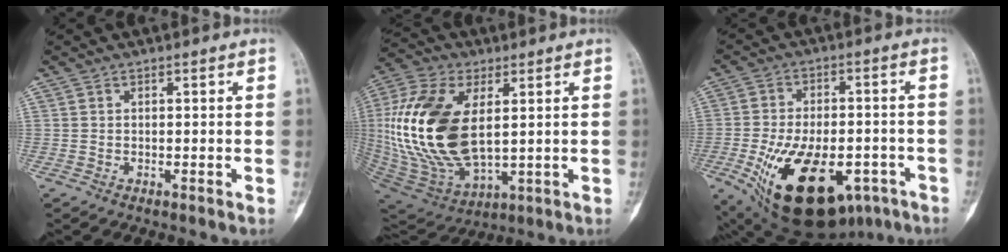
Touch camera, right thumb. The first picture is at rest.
{"total": 24.1, "force": [3.3, 13.1, 20.0], "torque": [-0.418, -0.022, 0.066]}
{"total": 23.2, "force": [-9.5, 12.4, 17.1], "torque": [-0.287, 0.005, -0.126]}